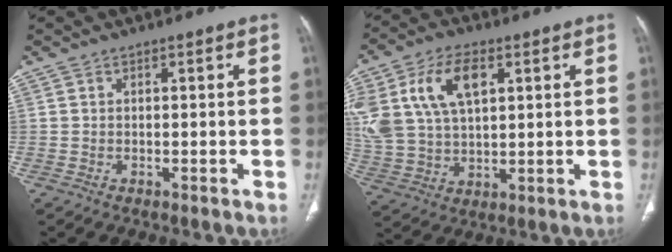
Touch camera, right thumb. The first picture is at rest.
{"total": 18.1, "force": [6.3, 11.0, 13.0], "torque": [-0.273, -0.003, 0.124]}